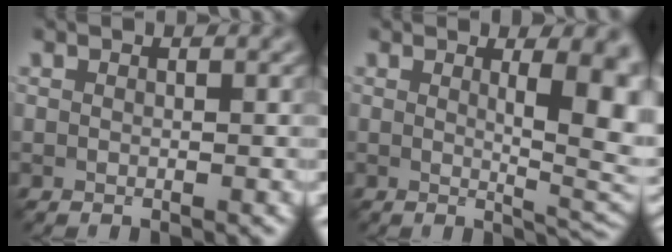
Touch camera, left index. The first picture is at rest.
{"total": 7.8, "force": [1.5, 2.5, 7.3], "torque": [-0.071, -0.008, 0.026]}